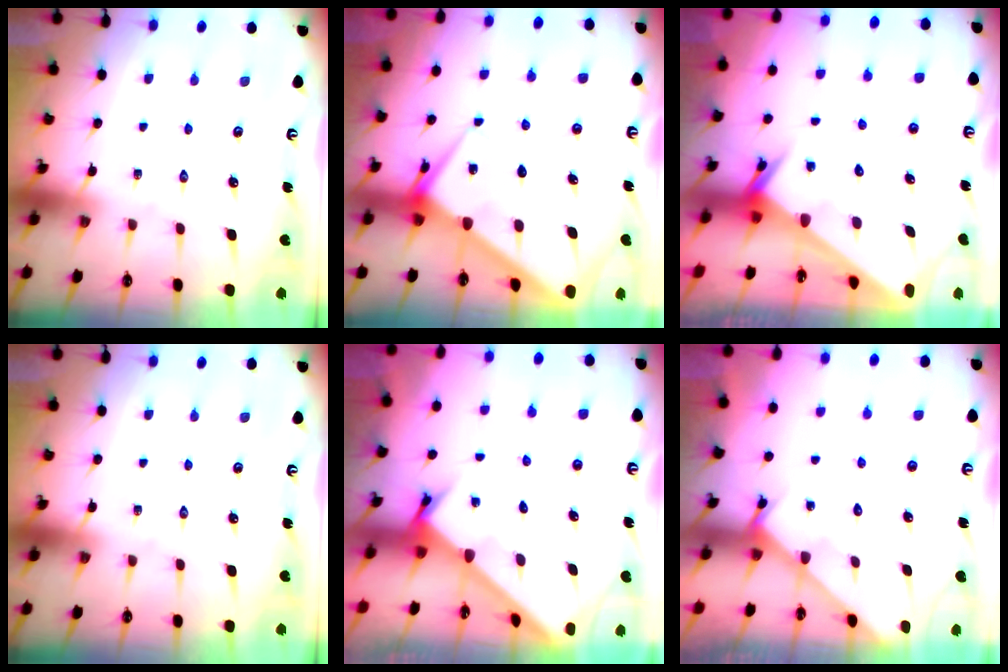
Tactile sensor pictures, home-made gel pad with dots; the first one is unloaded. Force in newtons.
{"total": 6.5, "press": 6.5, "slide": 0.5}
{"total": 2.1, "press": 2.1, "slide": 0.1}
{"total": 0.0}
{"total": 2.1, "press": 2.1, "slide": 0.2}
{"total": 2.6, "press": 2.5, "slide": 0.3}